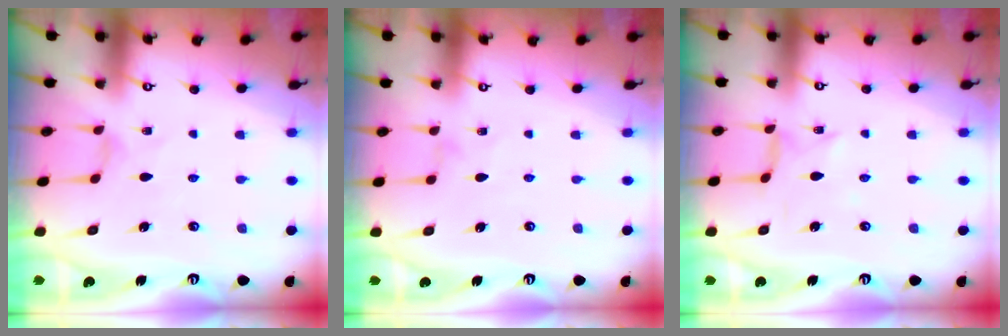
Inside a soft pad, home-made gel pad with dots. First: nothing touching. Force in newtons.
{"total": 0.0}
{"total": 1.2, "press": 1.2, "slide": 0.2}